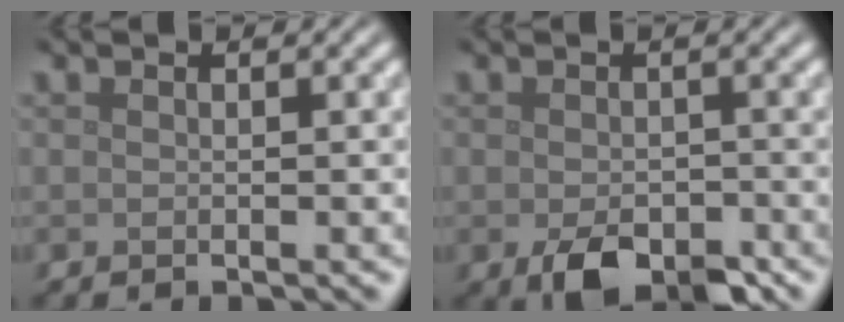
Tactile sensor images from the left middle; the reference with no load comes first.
{"total": 5.0, "force": [-2.5, 2.8, 3.3], "torque": [-0.058, -0.015, -0.037]}